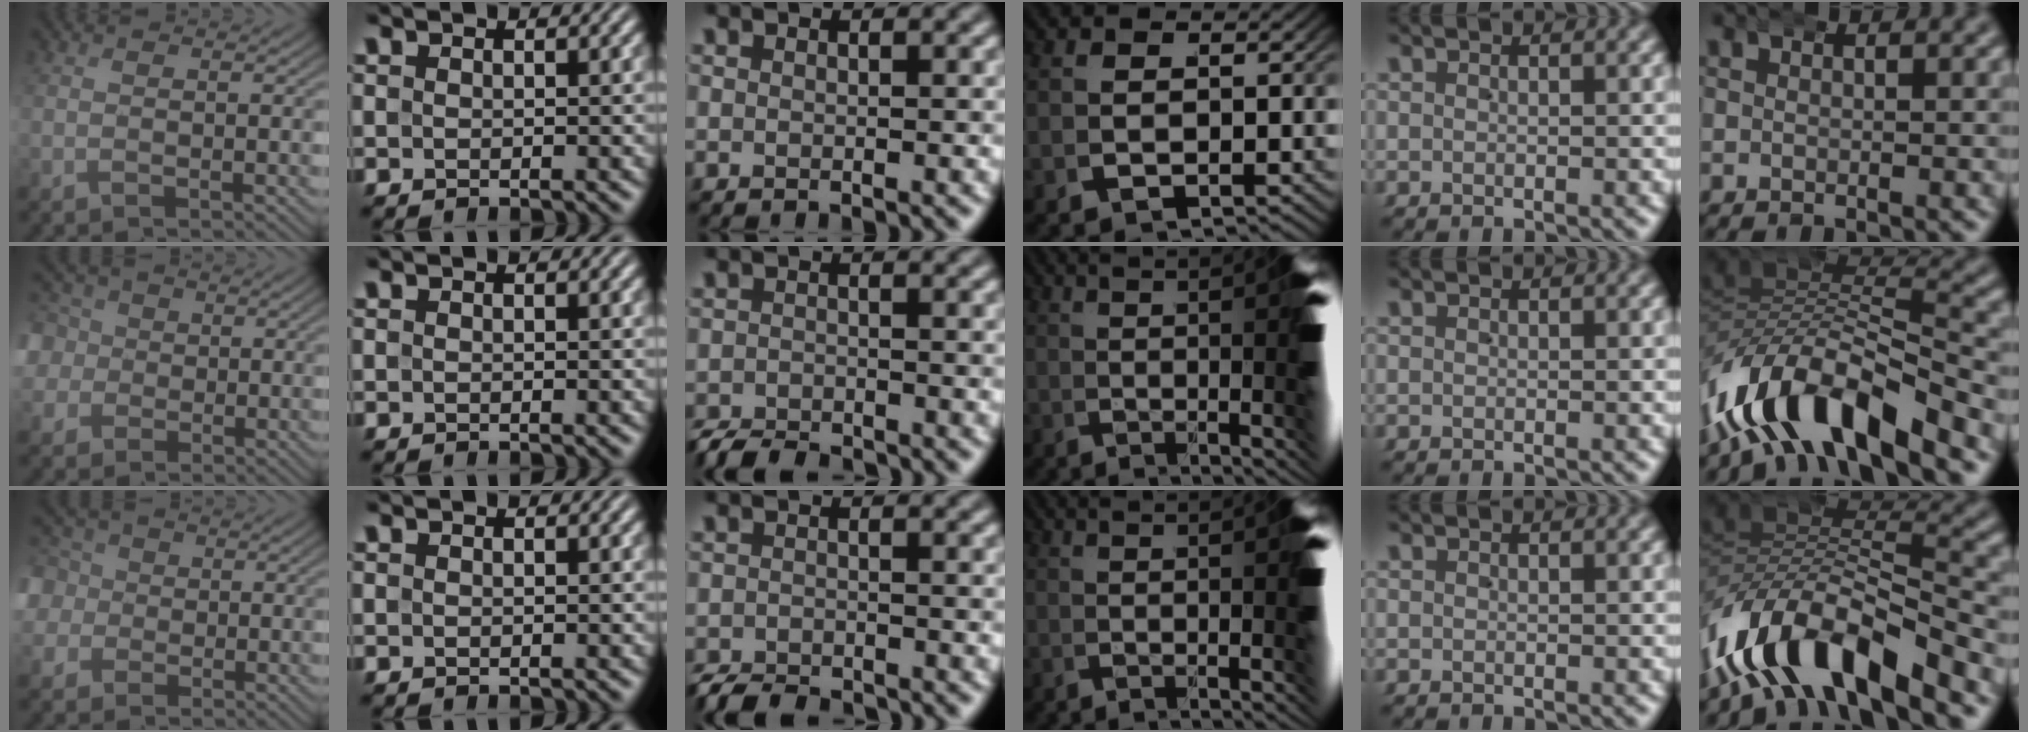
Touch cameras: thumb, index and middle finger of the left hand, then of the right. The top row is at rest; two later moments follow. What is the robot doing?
{"motion": "wrap", "object": "arm wrap"}